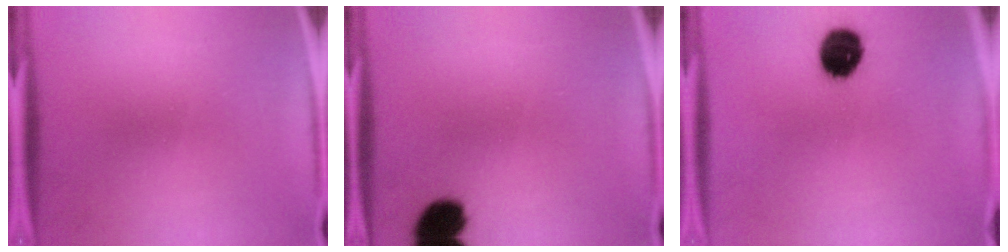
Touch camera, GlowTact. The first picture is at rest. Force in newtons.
{"total": 8.7}
{"total": 10.2}